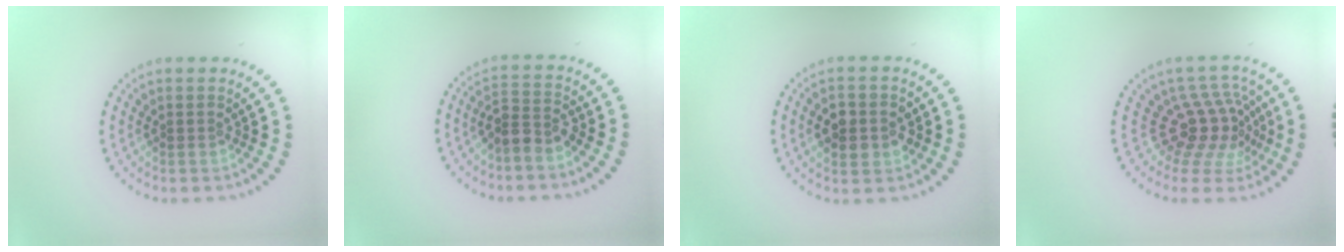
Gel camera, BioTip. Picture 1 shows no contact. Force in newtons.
{"total": 2.6, "press": 2.4, "slide": 1.2}
{"total": 3.7, "press": 3.7, "slide": 0.2}
{"total": 4.4, "press": 3.0, "slide": 3.2}